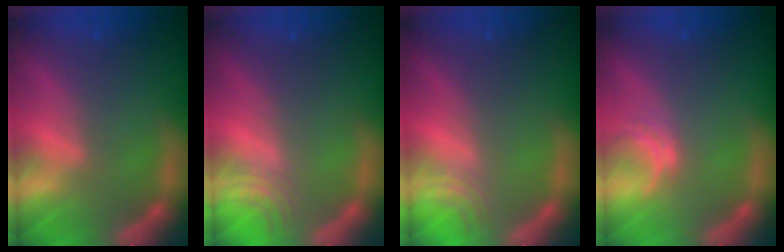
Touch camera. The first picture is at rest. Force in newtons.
{"total": 2.5}
{"total": 2.0}
{"total": 1.5}